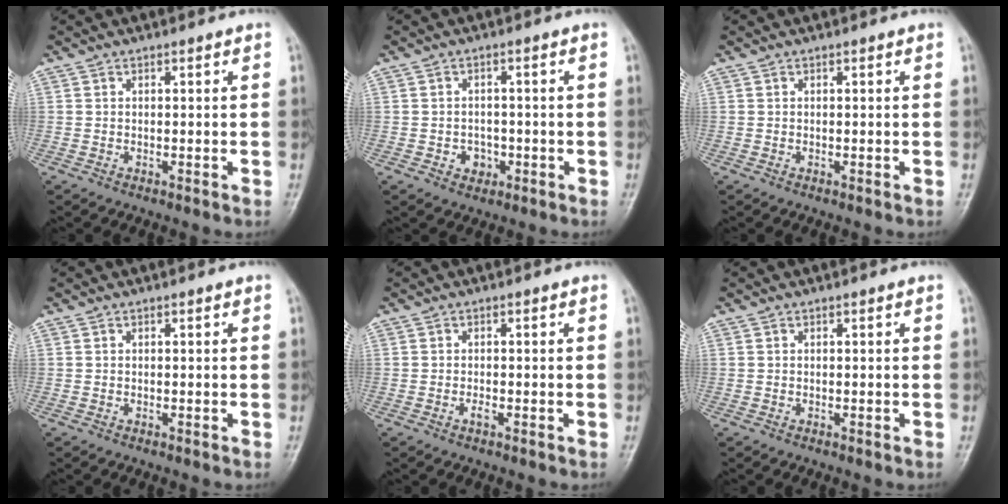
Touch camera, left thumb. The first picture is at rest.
{"total": 3.2, "force": [-1.1, 2.7, 1.4], "torque": [-0.003, 0.007, -0.013]}
{"total": 0.0}
{"total": 0.0}
{"total": 1.0, "force": [-0.4, 0.3, 0.9], "torque": [-0.014, 0.002, -0.005]}
{"total": 0.0}